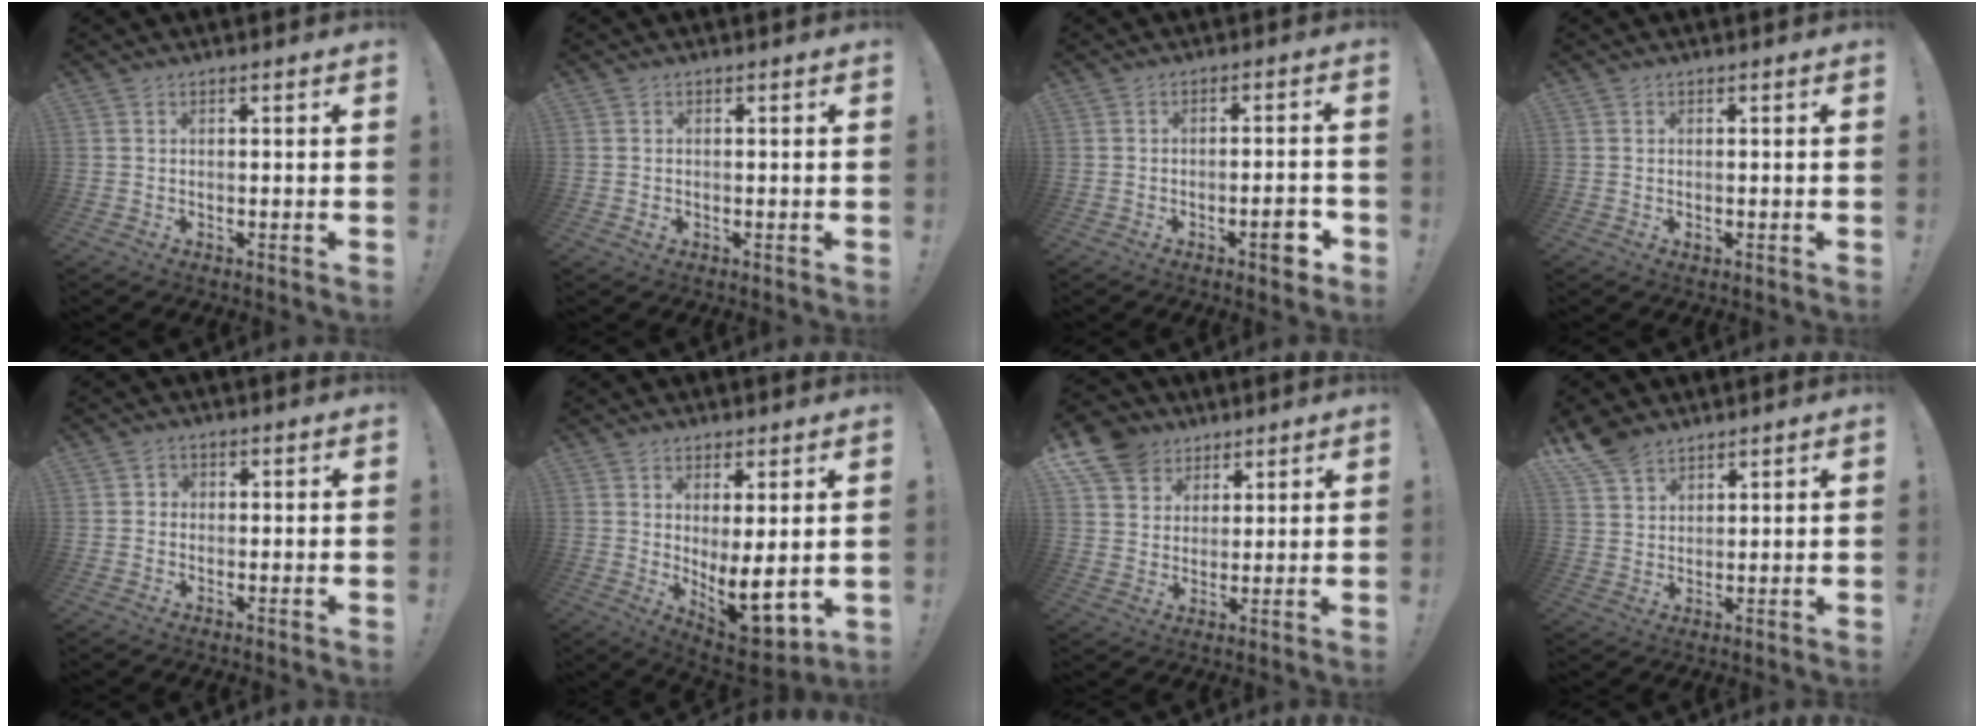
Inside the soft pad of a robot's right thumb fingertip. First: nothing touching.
{"total": 0.9, "force": [-0.2, 0.8, 0.3], "torque": [0.001, -0.001, -0.006]}
{"total": 5.9, "force": [-2.9, 1.7, 4.9], "torque": [-0.060, 0.011, -0.045]}
{"total": 0.6, "force": [-0.3, 0.5, 0.1], "torque": [0.006, -0.001, -0.006]}
{"total": 1.1, "force": [-0.3, 0.9, 0.4], "torque": [-0.011, 0.006, -0.005]}
{"total": 10.3, "force": [-0.3, 3.8, 9.5], "torque": [-0.112, -0.037, 0.005]}
{"total": 10.9, "force": [6.8, 8.0, 2.6], "torque": [-0.049, -0.046, 0.137]}
{"total": 7.3, "force": [5.7, 3.7, 2.5], "torque": [-0.053, -0.031, 0.114]}